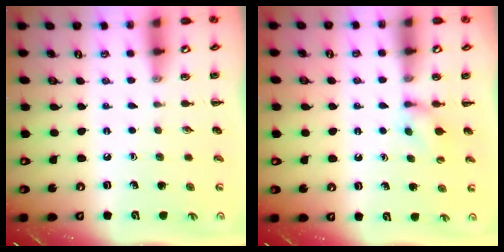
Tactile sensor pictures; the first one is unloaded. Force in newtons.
{"total": 4.7, "press": 4.5, "slide": 1.5}